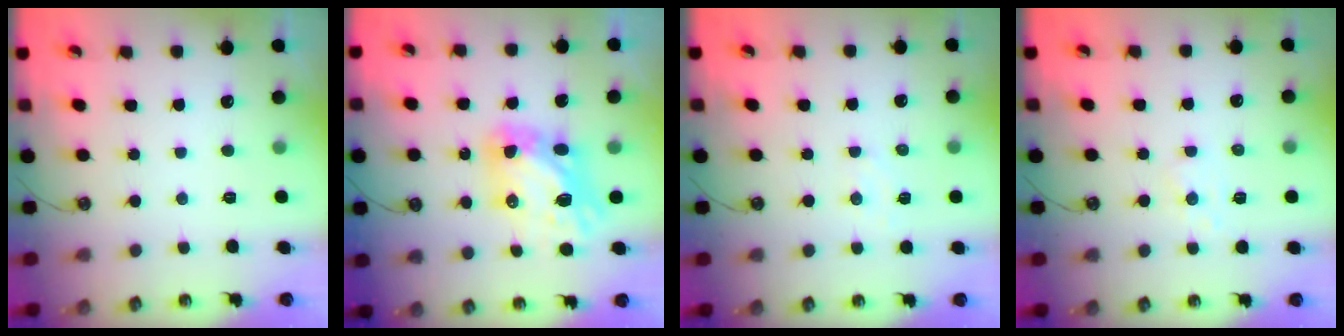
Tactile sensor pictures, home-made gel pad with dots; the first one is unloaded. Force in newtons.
{"total": 10.4, "press": 10.3, "slide": 0.9}
{"total": 5.8, "press": 5.8, "slide": 0.8}
{"total": 5.7, "press": 5.6, "slide": 0.9}